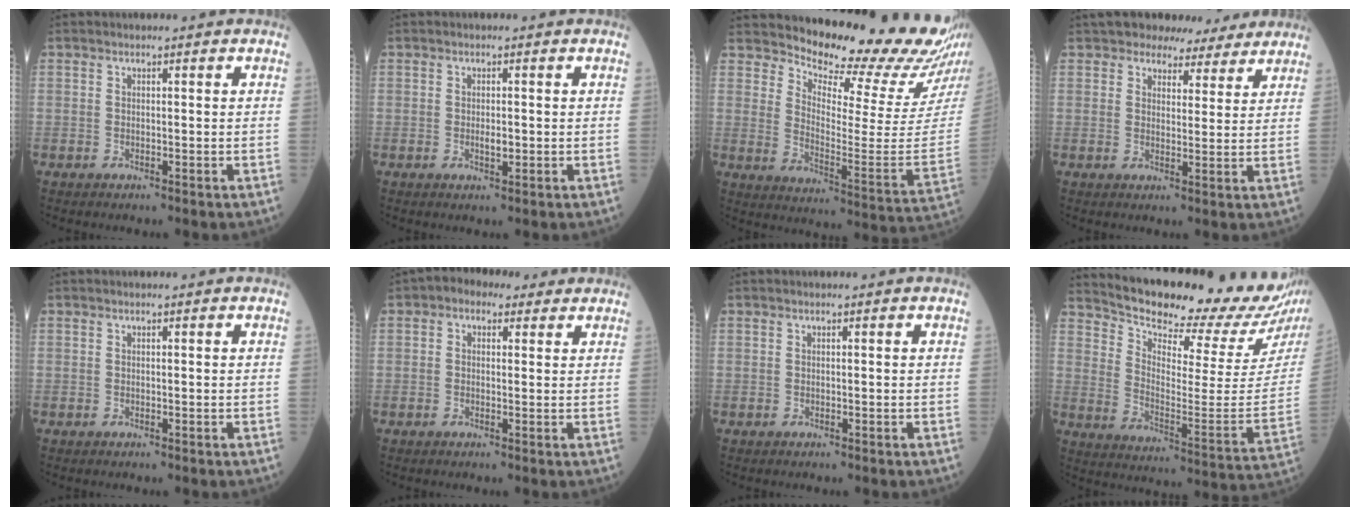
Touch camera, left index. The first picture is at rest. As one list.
[{"total": 1.6, "force": [-0.3, 0.7, 1.5], "torque": [-0.025, -0.002, -0.004]}, {"total": 19.3, "force": [18.5, 0.3, 5.7], "torque": [-0.100, -0.130, 0.230]}, {"total": 7.9, "force": [7.0, 3.3, 1.6], "torque": [-0.009, 0.010, 0.083]}, {"total": 0.0}, {"total": 4.2, "force": [2.4, 2.8, 2.1], "torque": [-0.031, 0.030, 0.033]}, {"total": 0.0}, {"total": 21.9, "force": [20.2, 1.7, 8.3], "torque": [-0.145, -0.097, 0.272]}]